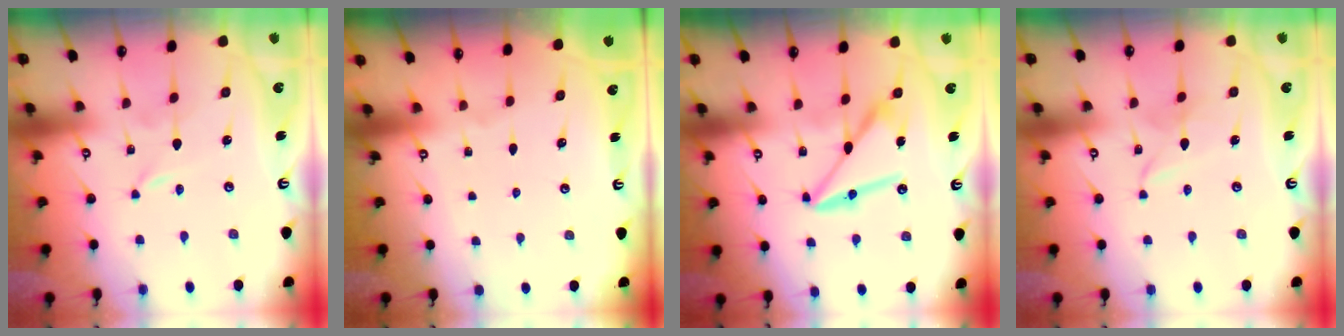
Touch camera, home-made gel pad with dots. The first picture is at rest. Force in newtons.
{"total": 0.0}
{"total": 11.4, "press": 11.4, "slide": 0.6}
{"total": 3.0, "press": 3.0, "slide": 0.2}